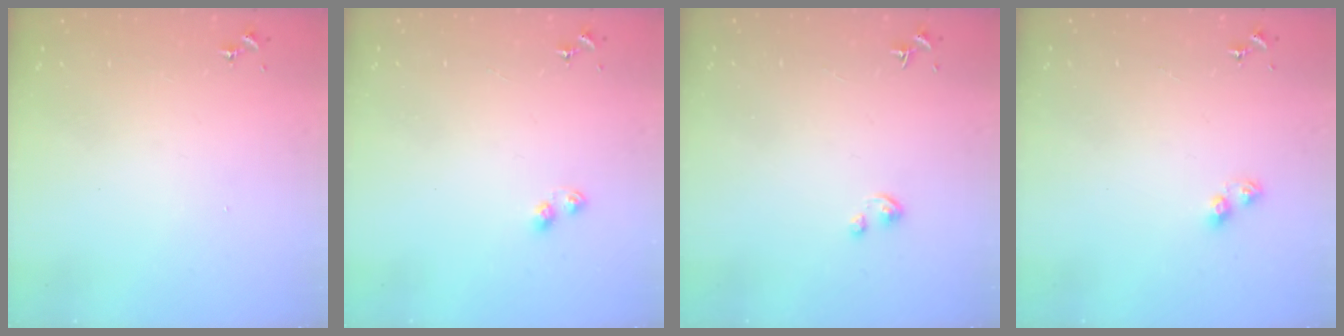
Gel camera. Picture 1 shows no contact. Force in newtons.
{"total": 3.0, "press": 3.0, "slide": 0.3}
{"total": 1.9, "press": 1.9, "slide": 0.2}
{"total": 5.3, "press": 5.2, "slide": 0.8}